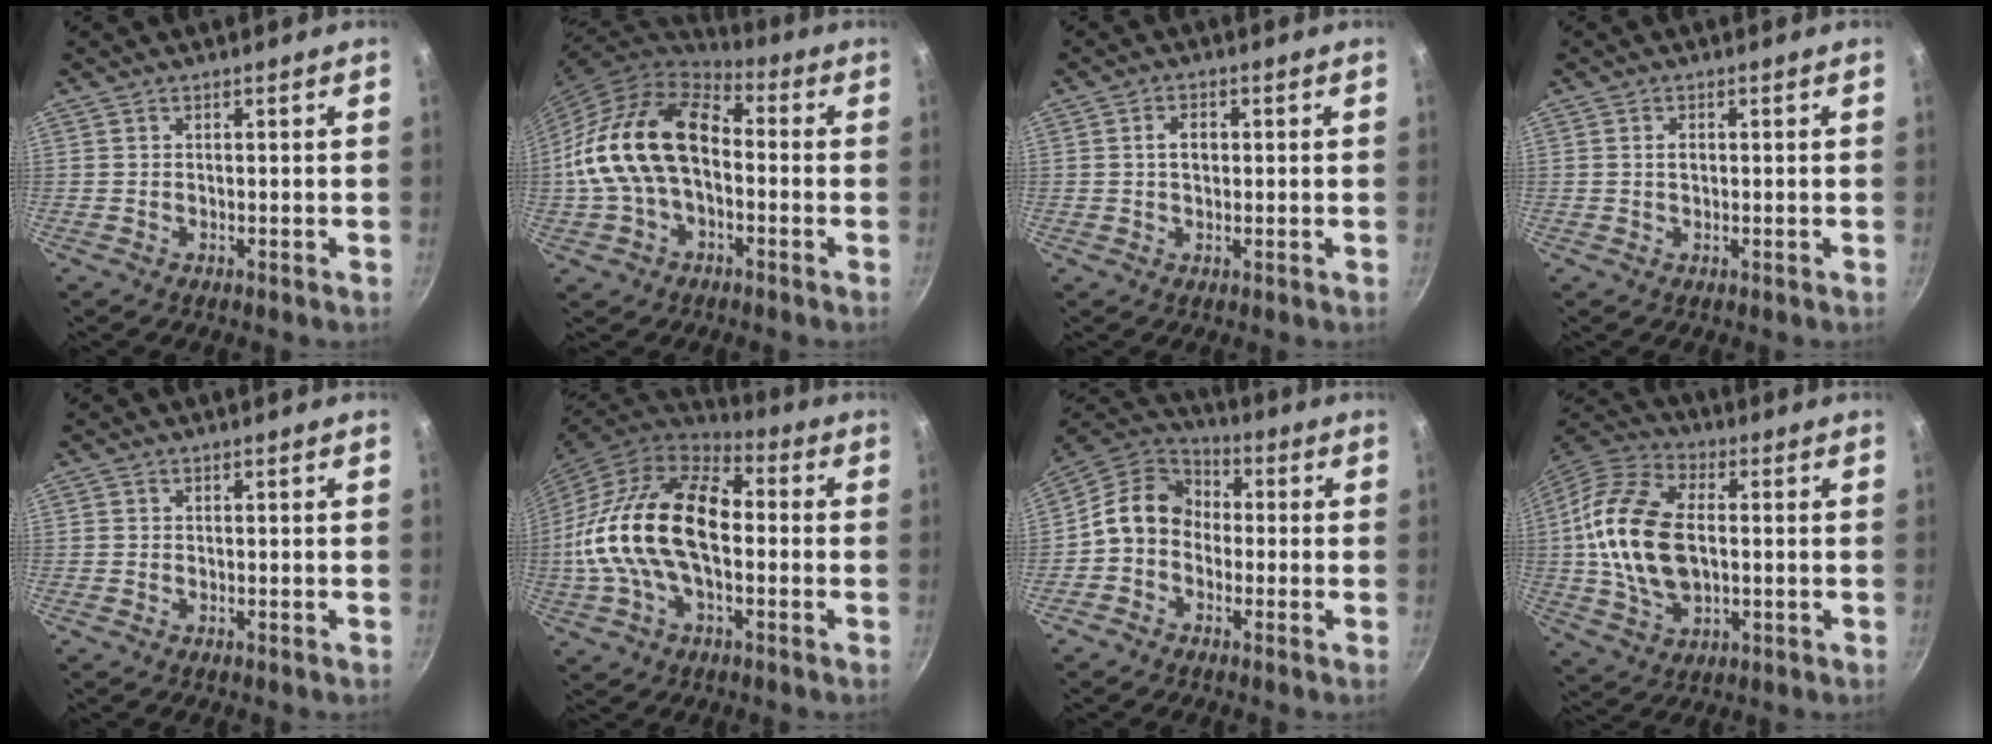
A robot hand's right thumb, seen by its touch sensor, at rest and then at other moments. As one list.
[{"total": 19.2, "force": [-1.2, 12.5, 14.6], "torque": [-0.254, 0.047, -0.032]}, {"total": 3.2, "force": [0.4, 2.2, 2.3], "torque": [-0.027, 0.007, 0.005]}, {"total": 1.5, "force": [0.2, 1.0, 1.1], "torque": [-0.014, 0.004, 0.004]}, {"total": 0.0}, {"total": 23.1, "force": [-0.8, 13.4, 18.9], "torque": [-0.343, 0.033, -0.030]}, {"total": 10.9, "force": [-0.9, 8.9, 6.2], "torque": [-0.078, 0.042, -0.041]}, {"total": 18.5, "force": [0.5, 11.1, 14.7], "torque": [-0.275, 0.017, 0.002]}]